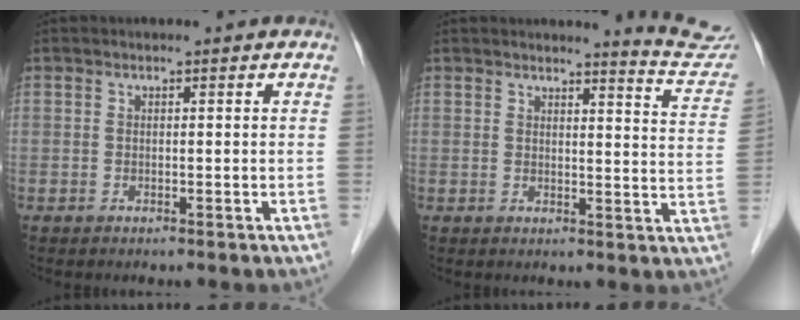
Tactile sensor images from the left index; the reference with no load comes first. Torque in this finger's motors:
{"motor_torque": [0.56, -0.94, 0.19, 0.03]}